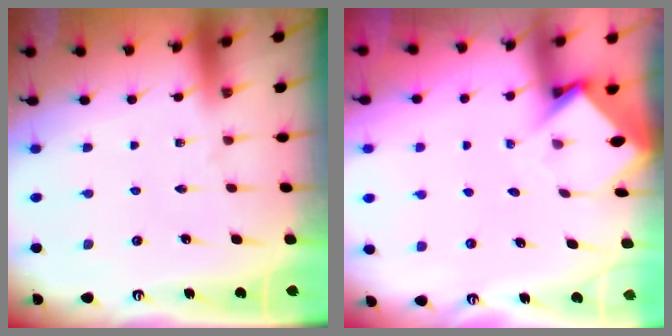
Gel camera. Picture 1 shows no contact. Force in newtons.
{"total": 3.6, "press": 3.6, "slide": 0.2}